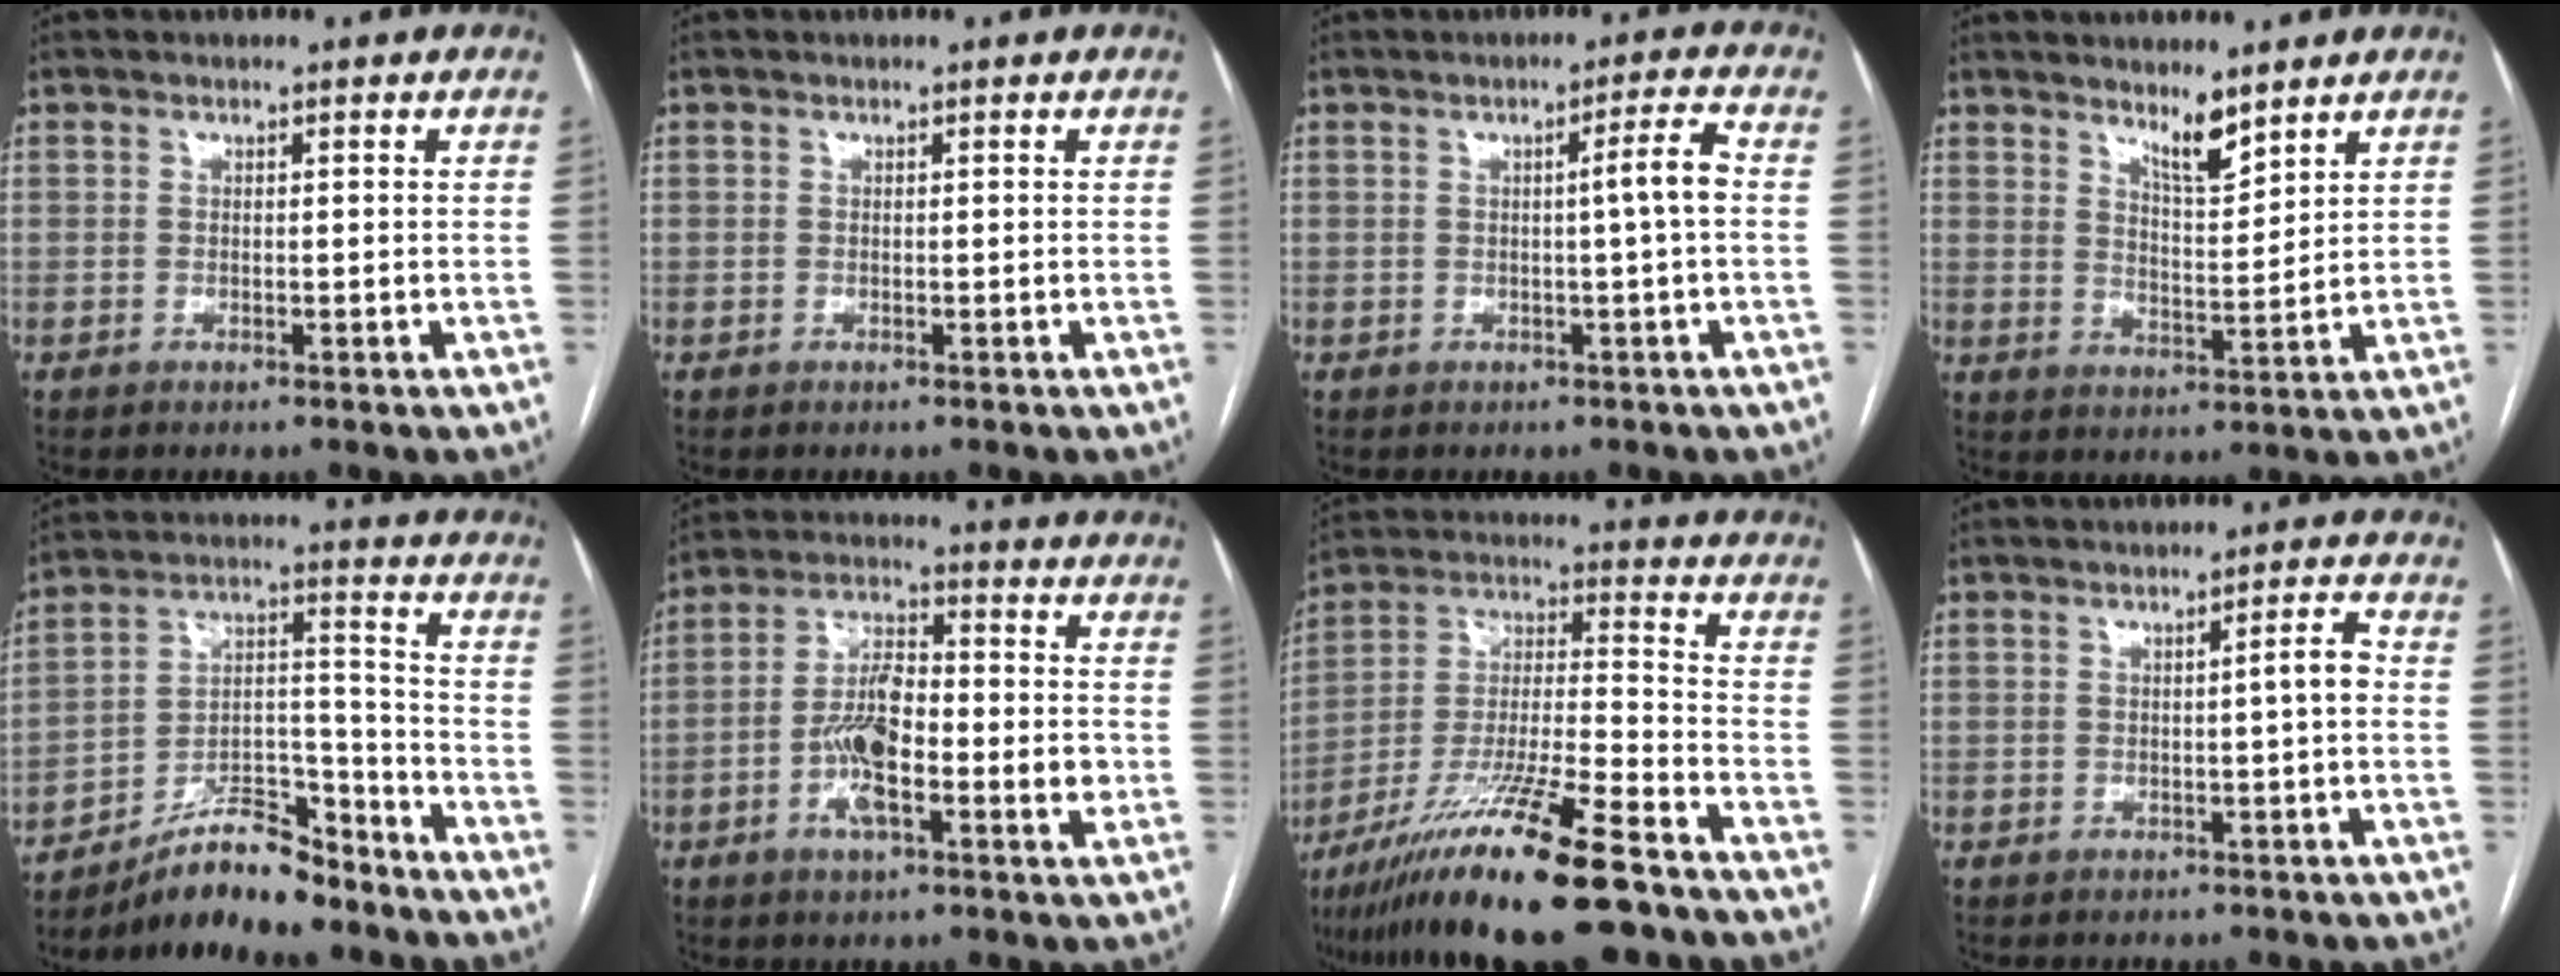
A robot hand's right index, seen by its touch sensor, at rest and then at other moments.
{"total": 0.0}
{"total": 3.7, "force": [-0.1, -0.8, 3.7], "torque": [-0.050, 0.004, -0.002]}
{"total": 5.1, "force": [4.2, 0.7, 2.7], "torque": [-0.051, -0.014, 0.076]}
{"total": 12.2, "force": [-10.5, 3.0, 5.5], "torque": [-0.089, 0.028, -0.182]}
{"total": 11.4, "force": [-2.6, 3.7, 10.4], "torque": [-0.200, 0.019, -0.046]}
{"total": 20.4, "force": [-14.4, 1.5, 14.4], "torque": [-0.261, -0.034, -0.259]}
{"total": 2.7, "force": [-0.2, -0.1, 2.7], "torque": [-0.037, 0.003, -0.003]}